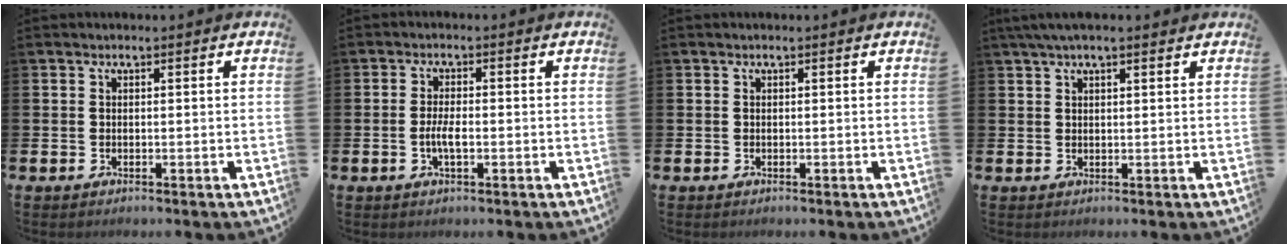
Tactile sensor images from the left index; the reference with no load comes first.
{"total": 2.6, "force": [-0.6, 0.8, 2.4], "torque": [-0.037, -0.001, -0.013]}
{"total": 0.0}
{"total": 2.9, "force": [2.2, 0.6, 1.8], "torque": [-0.038, 0.003, 0.040]}